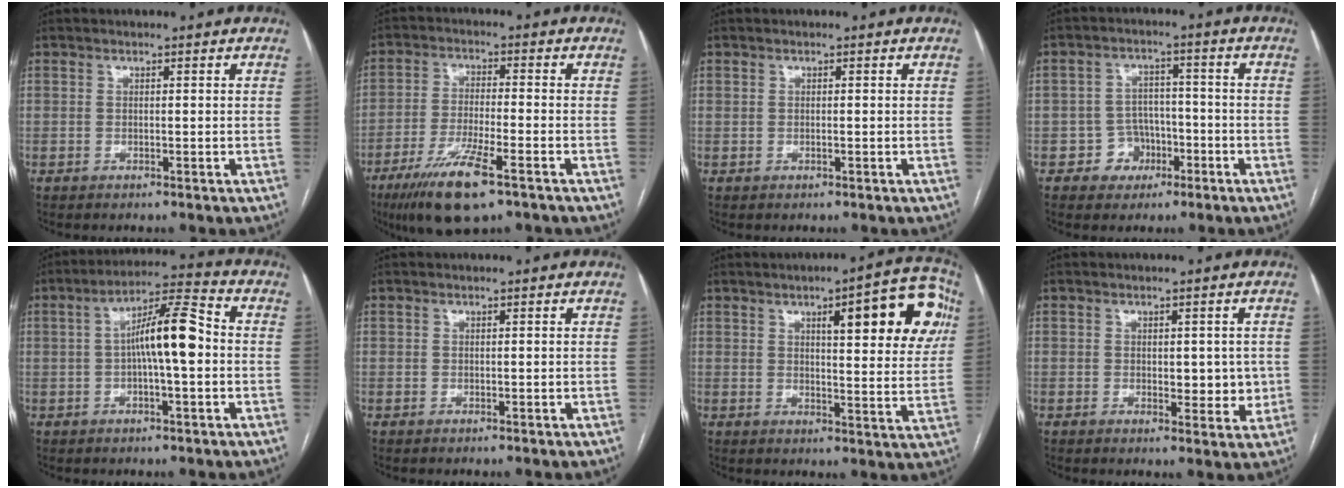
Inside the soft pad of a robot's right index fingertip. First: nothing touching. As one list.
[{"total": 10.9, "force": [-6.6, 1.6, 8.6], "torque": [-0.166, -0.026, -0.113]}, {"total": 0.0}, {"total": 5.3, "force": [-2.3, 4.7, 0.8], "torque": [-0.001, 0.018, -0.031]}, {"total": 10.1, "force": [0.1, 1.7, 9.9], "torque": [-0.175, 0.026, -0.005]}, {"total": 0.0}, {"total": 14.7, "force": [6.0, 3.3, 12.9], "torque": [-0.150, 0.014, 0.072]}, {"total": 4.7, "force": [0.2, 2.6, 3.9], "torque": [-0.041, -0.001, 0.008]}]